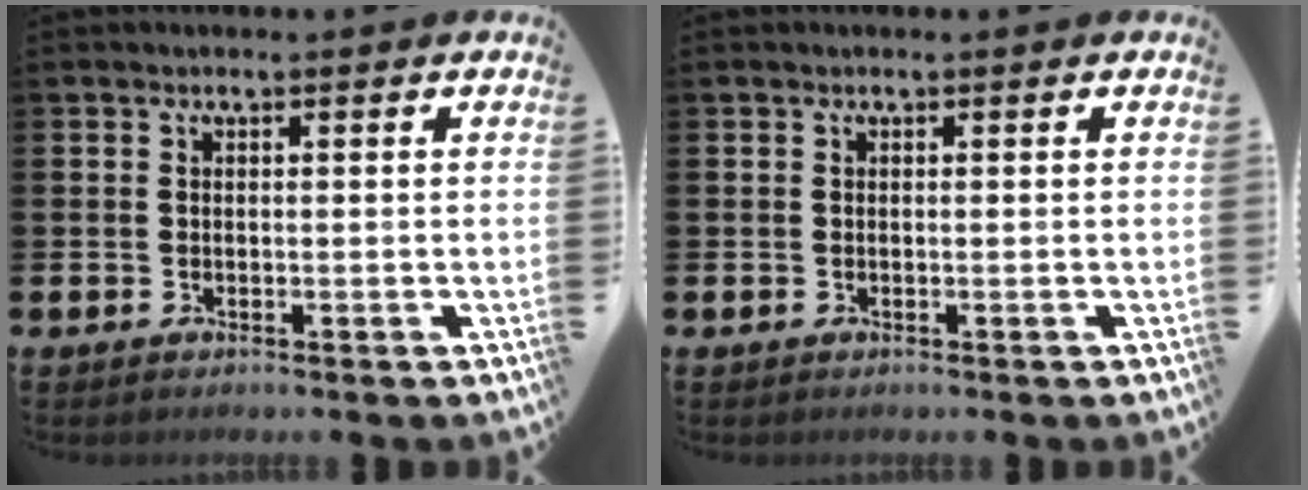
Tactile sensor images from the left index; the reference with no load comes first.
{"total": 0.0}